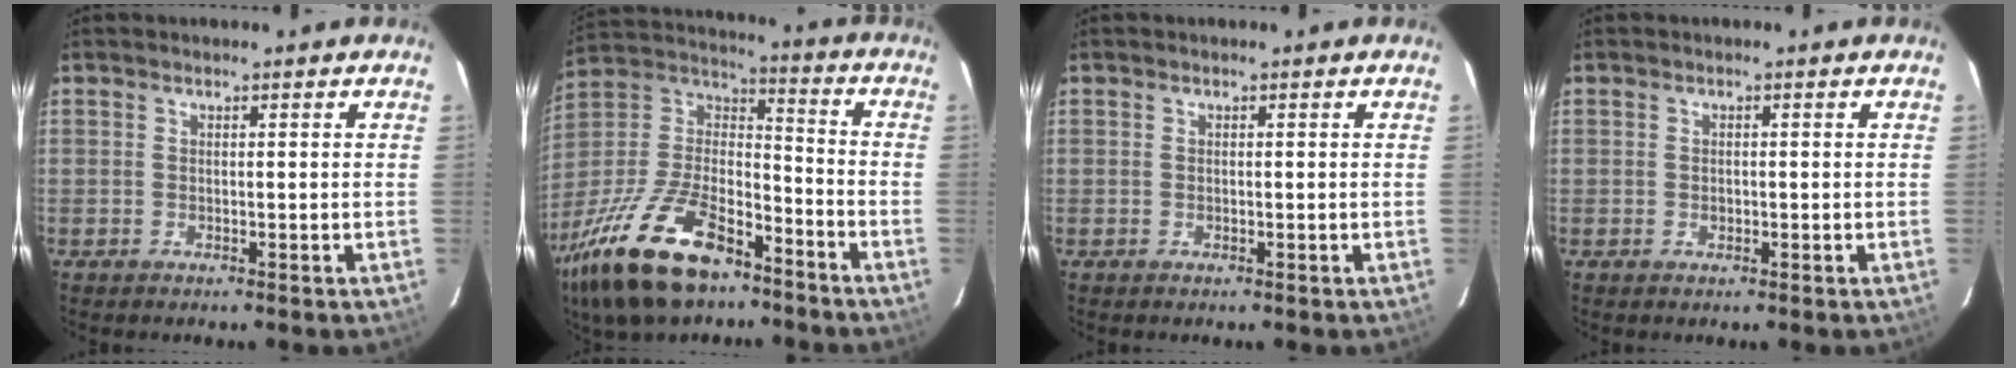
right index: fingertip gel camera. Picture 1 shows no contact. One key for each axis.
{"total": 26.1, "fx": -16.7, "fy": 11.7, "fz": 16.3, "tx": -0.343, "ty": -0.018, "tz": -0.285}
{"total": 0.0}
{"total": 1.0, "fx": -0.2, "fy": 0.9, "fz": 0.3, "tx": -0.002, "ty": 0.000, "tz": -0.002}